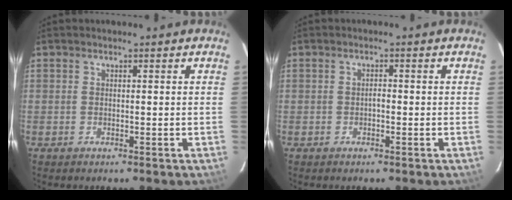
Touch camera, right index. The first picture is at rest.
{"total": 0.8, "force": [-0.4, 0.5, 0.6], "torque": [-0.010, 0.006, -0.007]}